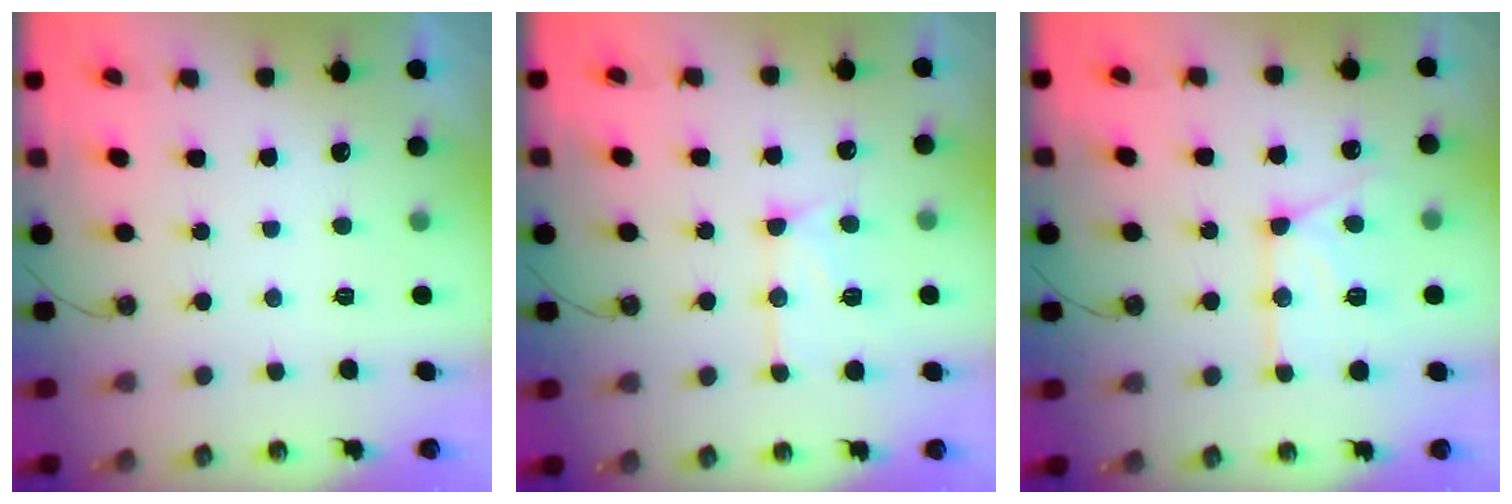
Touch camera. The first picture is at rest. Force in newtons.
{"total": 13.1, "press": 13.1, "slide": 1.2}
{"total": 14.1, "press": 14.1, "slide": 1.4}